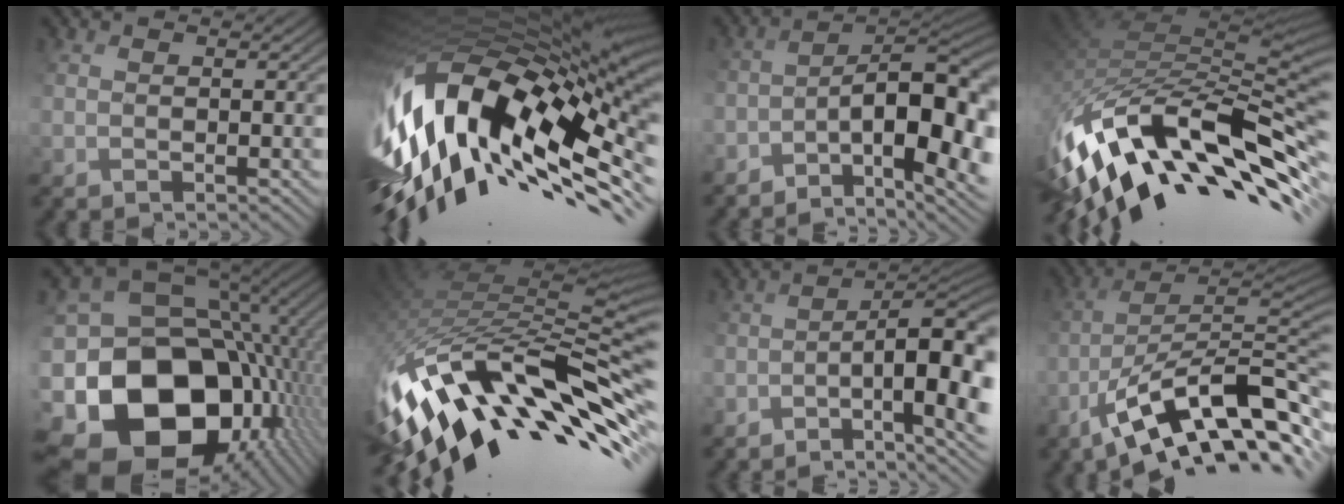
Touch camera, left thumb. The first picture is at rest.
{"total": 18.5, "force": [-3.3, 9.6, 15.4], "torque": [-0.315, -0.034, -0.057]}
{"total": 14.1, "force": [-6.2, 5.8, 11.2], "torque": [-0.166, -0.010, -0.086]}
{"total": 16.4, "force": [-6.4, 5.7, 14.0], "torque": [-0.287, -0.004, -0.109]}
{"total": 21.3, "force": [-6.2, 15.8, 12.8], "torque": [-0.292, -0.029, -0.073]}
{"total": 15.8, "force": [-8.0, 5.1, 12.7], "torque": [-0.248, -0.001, -0.138]}
{"total": 13.8, "force": [-5.8, 4.5, 11.7], "torque": [-0.147, -0.007, -0.069]}
{"total": 13.1, "force": [-7.5, 4.5, 9.8], "torque": [-0.178, -0.006, -0.131]}